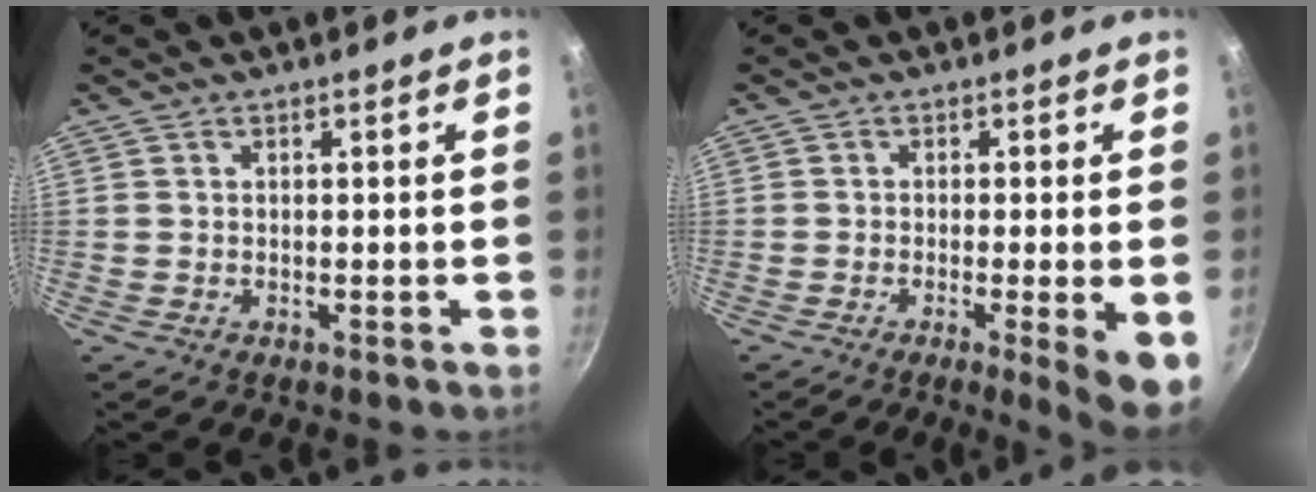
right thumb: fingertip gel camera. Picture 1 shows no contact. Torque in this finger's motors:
{"motor_torque": [-0.14, 0.45, 0.00, -0.09, 0.00]}